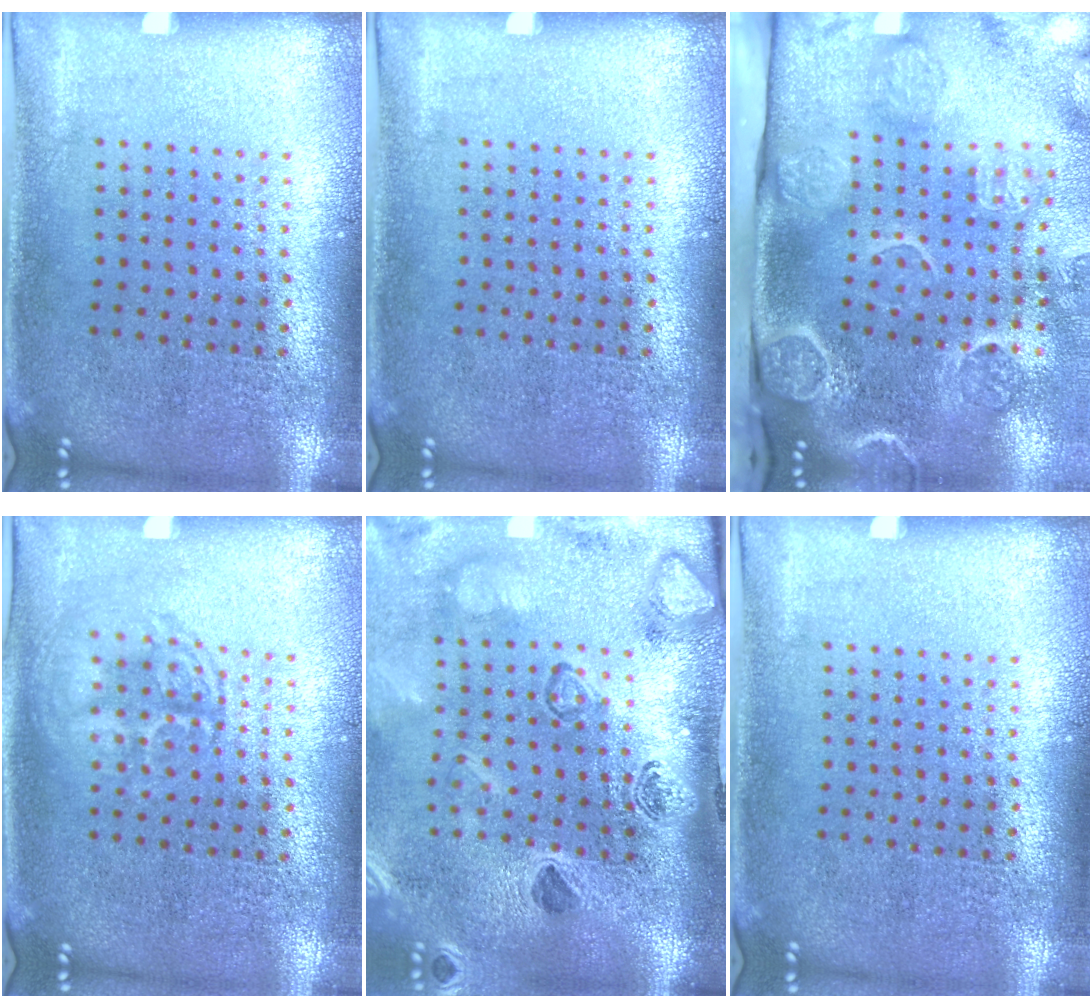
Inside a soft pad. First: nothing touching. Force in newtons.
{"total": 0.0}
{"total": 4.8, "press": 3.6, "slide": 3.3}
{"total": 1.3, "press": 1.3, "slide": 0.2}
{"total": 2.8, "press": 2.5, "slide": 1.3}
{"total": 0.0}